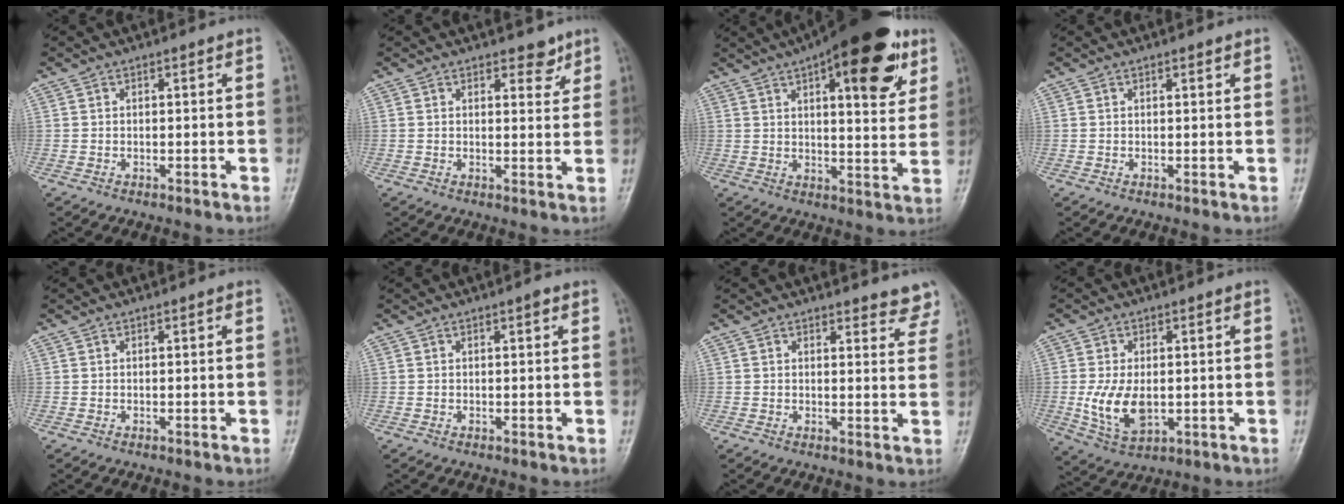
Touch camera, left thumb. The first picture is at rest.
{"total": 3.4, "force": [2.5, 1.7, 1.6], "torque": [0.000, -0.015, 0.033]}
{"total": 20.6, "force": [10.5, 7.5, 16.1], "torque": [-0.197, -0.023, 0.145]}
{"total": 0.8, "force": [0.6, 0.3, 0.5], "torque": [-0.007, -0.002, 0.008]}
{"total": 0.0}
{"total": 0.8, "force": [0.5, 0.2, 0.6], "torque": [-0.009, -0.001, 0.006]}
{"total": 5.8, "force": [5.5, 1.7, 0.8], "torque": [0.025, -0.035, 0.042]}
{"total": 9.0, "force": [-0.7, 5.4, 7.2], "torque": [-0.131, -0.012, -0.002]}